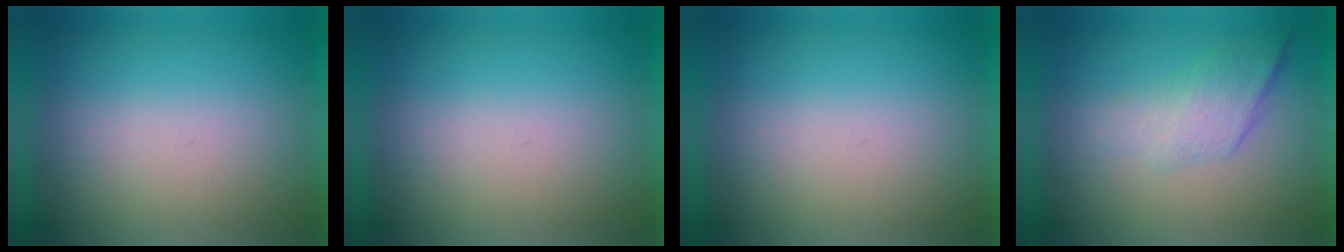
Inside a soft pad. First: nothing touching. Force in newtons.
{"total": 0.0}
{"total": 0.0}
{"total": 2.2}